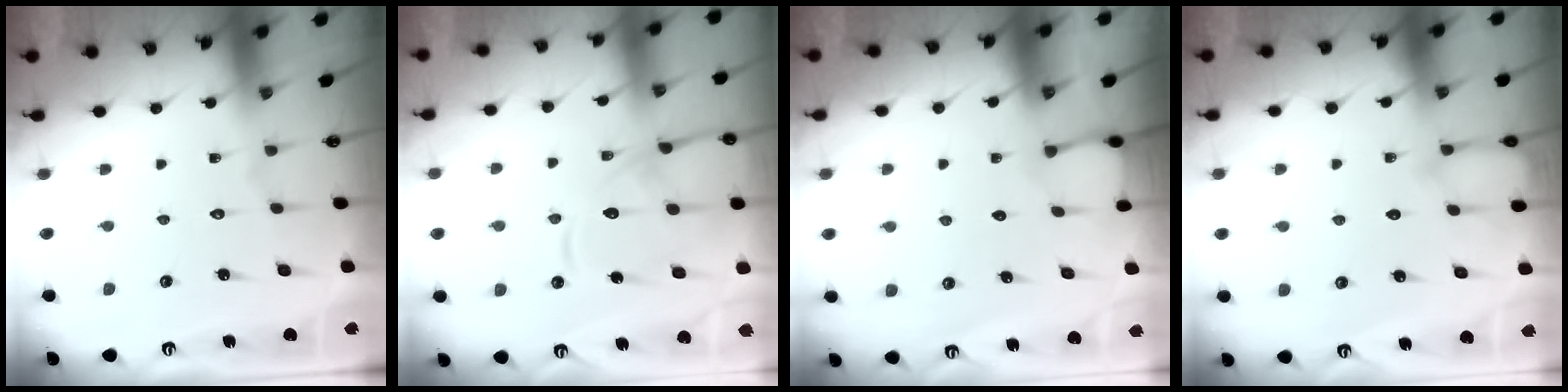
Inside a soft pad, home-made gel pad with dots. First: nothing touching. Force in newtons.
{"total": 12.6, "press": 12.5, "slide": 1.1}
{"total": 2.1, "press": 2.1, "slide": 0.2}
{"total": 3.7, "press": 3.7, "slide": 0.3}